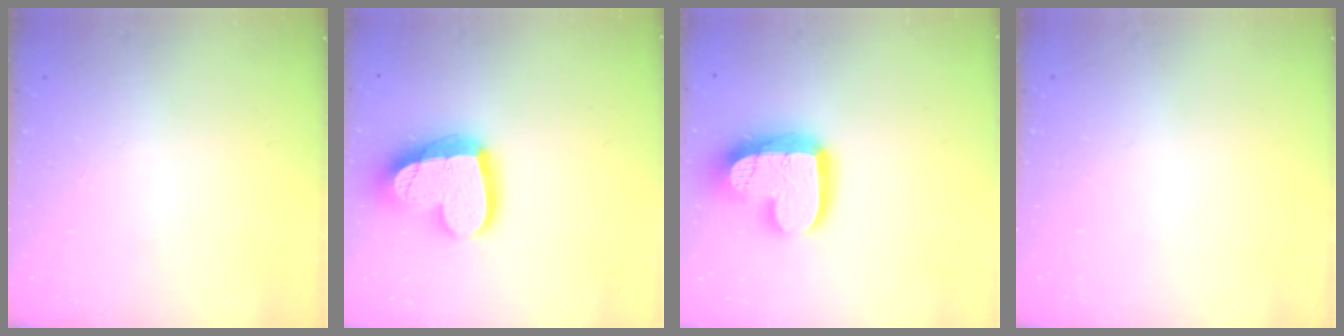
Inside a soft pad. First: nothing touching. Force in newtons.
{"total": 19.1, "press": 19.0, "slide": 2.0}
{"total": 17.1, "press": 17.0, "slide": 1.6}
{"total": 0.0}